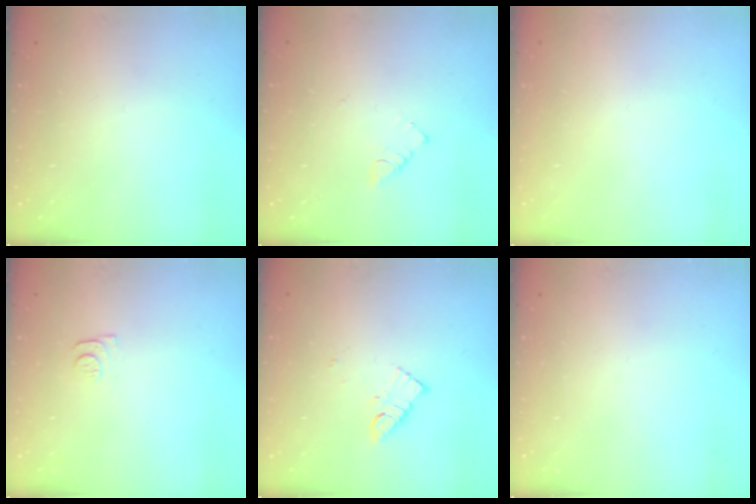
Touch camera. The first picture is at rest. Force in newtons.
{"total": 3.0, "press": 2.9, "slide": 0.4}
{"total": 1.9, "press": 1.9, "slide": 0.1}
{"total": 5.2, "press": 5.2, "slide": 0.7}
{"total": 8.1, "press": 8.1, "slide": 0.4}
{"total": 0.0}